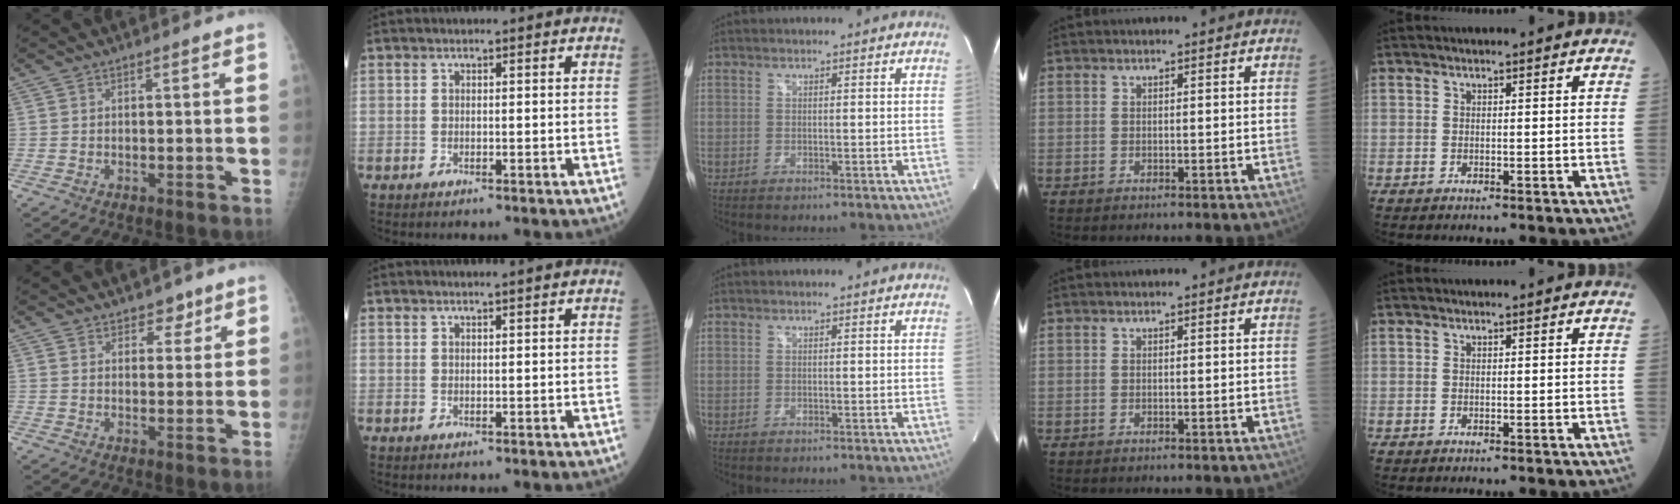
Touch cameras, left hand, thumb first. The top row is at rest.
{"thumb": {"total": 3.6, "force": [2.6, 2.2, 1.2], "torque": [0.014, -0.015, 0.038]}, "index": {"total": 2.5, "force": [2.3, -0.4, 0.8], "torque": [-0.011, 0.007, 0.033]}}